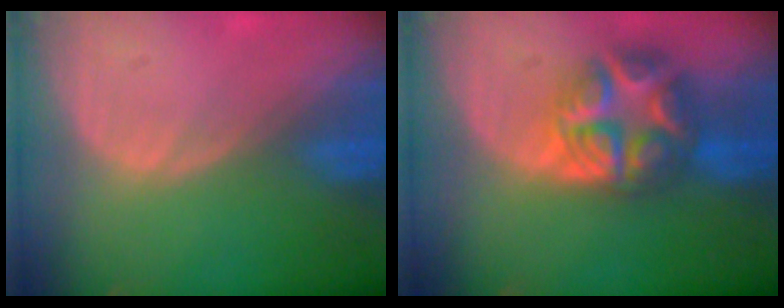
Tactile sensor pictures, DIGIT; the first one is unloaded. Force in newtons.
{"total": 8.7, "press": 8.7, "slide": 0.5}